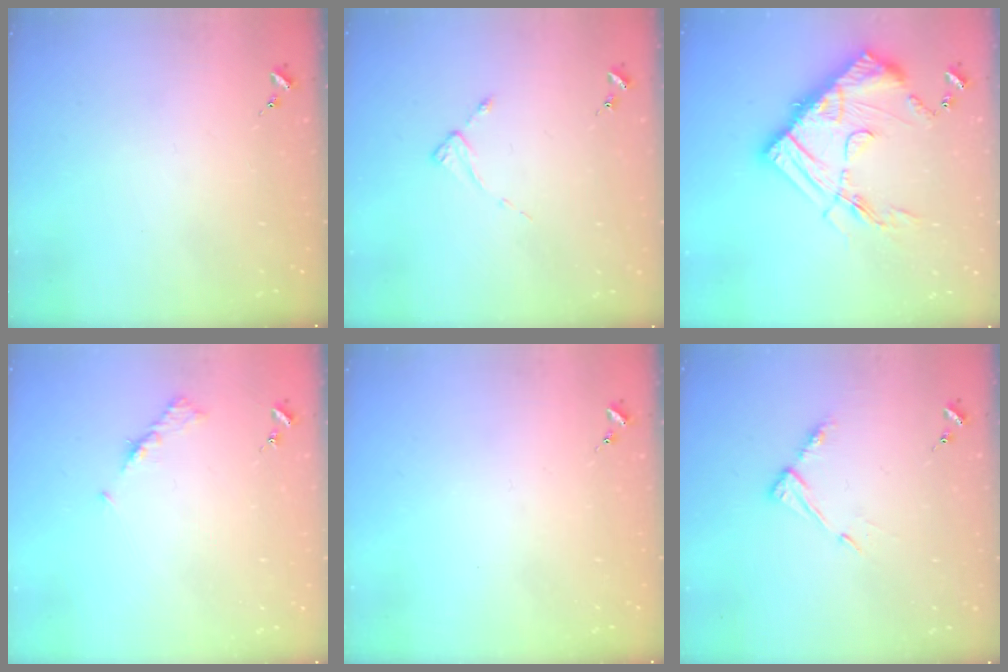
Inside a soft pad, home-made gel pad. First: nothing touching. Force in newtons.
{"total": 1.9, "press": 1.8, "slide": 0.3}
{"total": 21.5, "press": 21.4, "slide": 1.6}
{"total": 5.3, "press": 5.2, "slide": 0.7}
{"total": 0.0}
{"total": 6.8, "press": 6.8, "slide": 0.5}